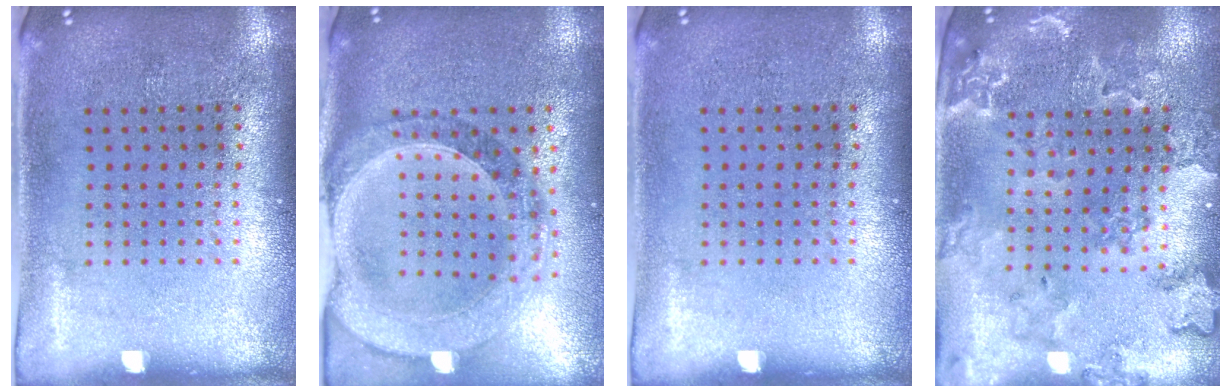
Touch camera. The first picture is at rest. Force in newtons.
{"total": 1.5, "press": 1.4, "slide": 0.5}
{"total": 0.0}
{"total": 1.6, "press": 1.6, "slide": 0.2}